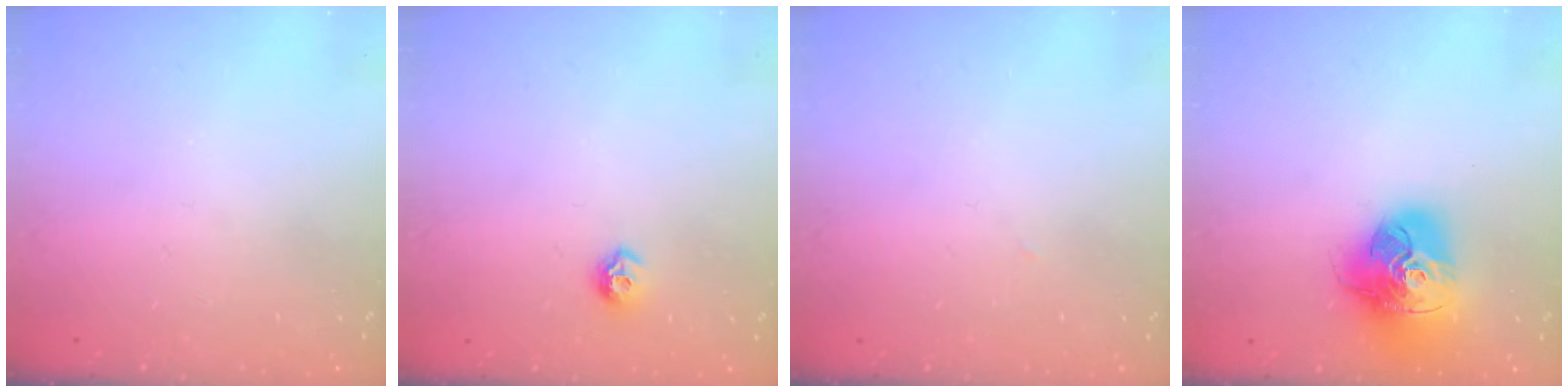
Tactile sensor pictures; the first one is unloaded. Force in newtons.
{"total": 7.2, "press": 7.2, "slide": 1.0}
{"total": 1.1, "press": 1.1, "slide": 0.1}
{"total": 18.8, "press": 18.6, "slide": 2.1}